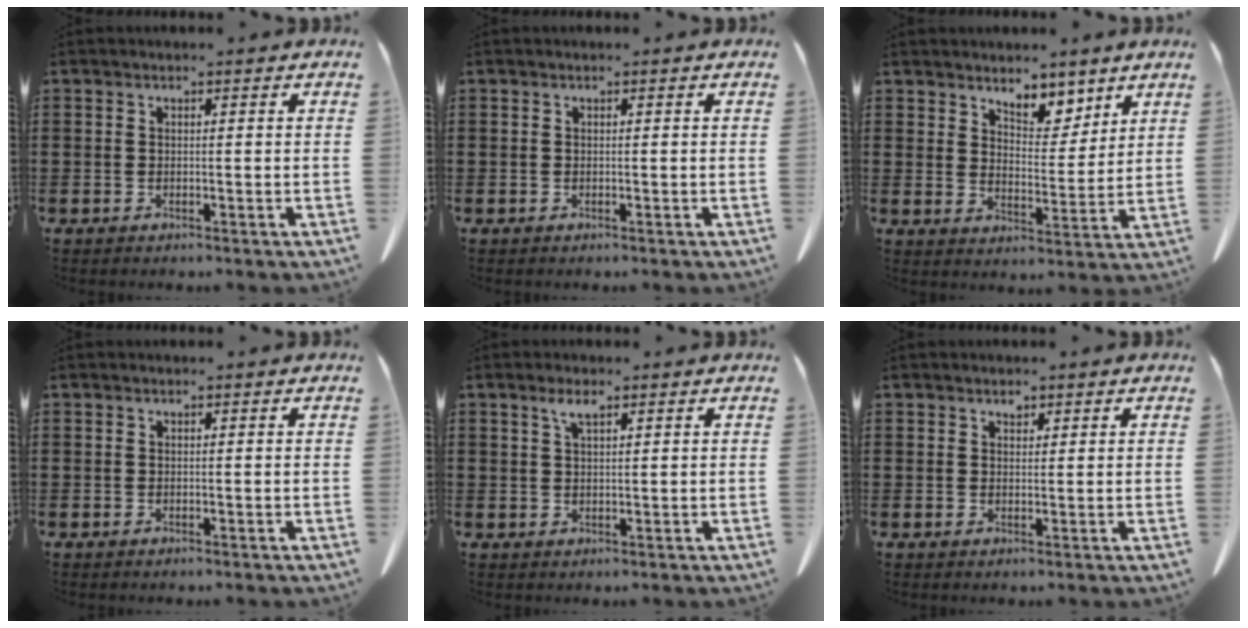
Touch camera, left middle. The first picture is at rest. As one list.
[{"total": 0.0}, {"total": 5.4, "force": [4.9, 2.1, 1.0], "torque": [-0.023, -0.027, 0.088]}, {"total": 0.0}, {"total": 2.6, "force": [1.6, 0.8, 1.8], "torque": [-0.042, 0.002, 0.030]}, {"total": 1.3, "force": [1.1, 0.6, 0.3], "torque": [0.000, -0.005, 0.021]}]